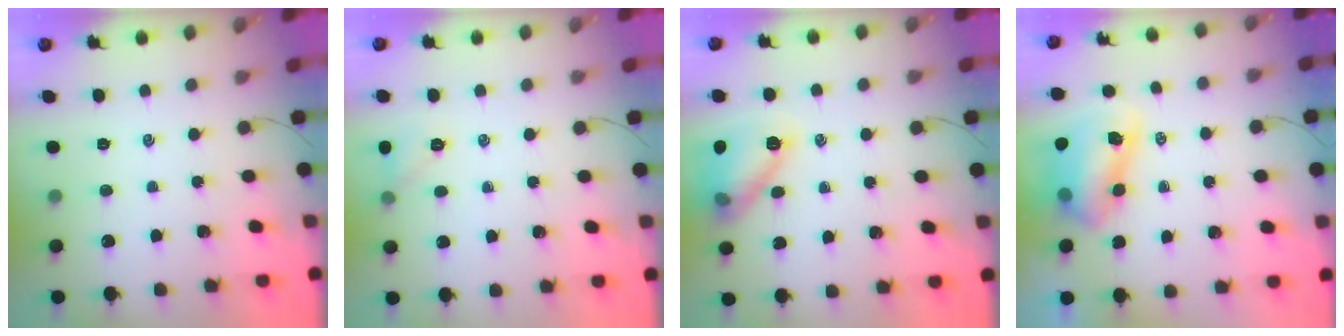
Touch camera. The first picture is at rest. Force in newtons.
{"total": 5.2, "press": 5.0, "slide": 1.4}
{"total": 13.3, "press": 13.3, "slide": 0.2}
{"total": 9.9, "press": 9.6, "slide": 2.1}